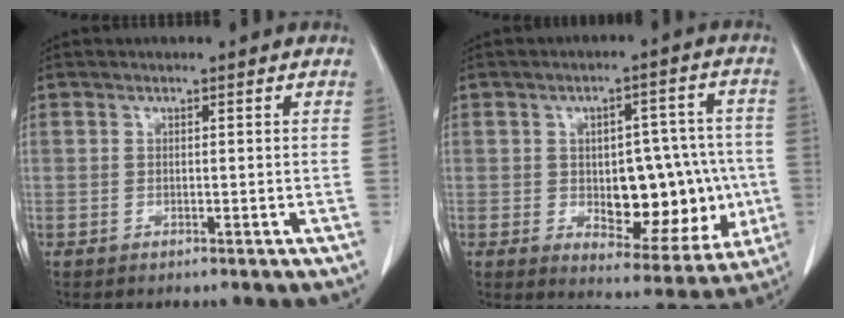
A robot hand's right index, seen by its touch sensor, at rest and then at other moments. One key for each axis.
{"total": 14.5, "fx": -1.8, "fy": 7.1, "fz": 12.5, "tx": -0.152, "ty": 0.018, "tz": -0.005}